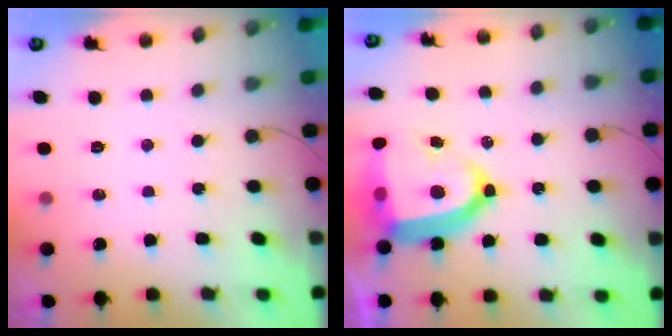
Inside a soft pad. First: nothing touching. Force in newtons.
{"total": 20.5, "press": 20.4, "slide": 1.8}